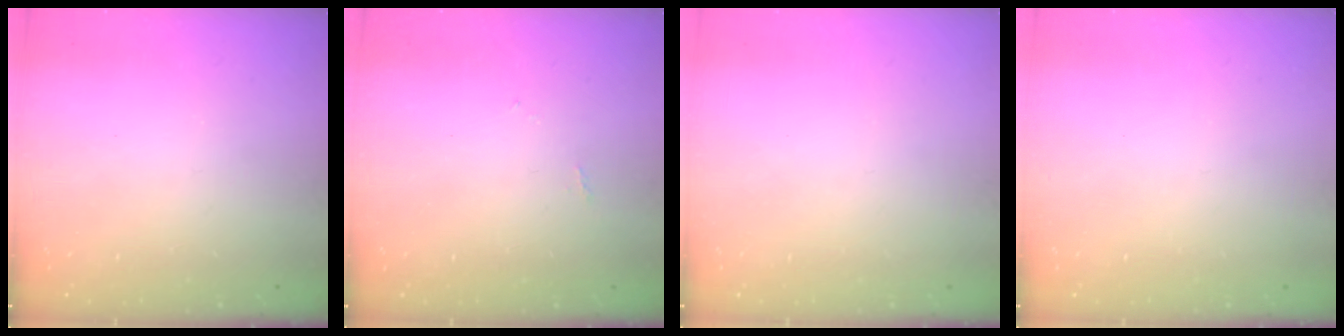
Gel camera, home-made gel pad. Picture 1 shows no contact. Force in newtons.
{"total": 4.0, "press": 4.0, "slide": 0.6}
{"total": 0.0}
{"total": 0.0}